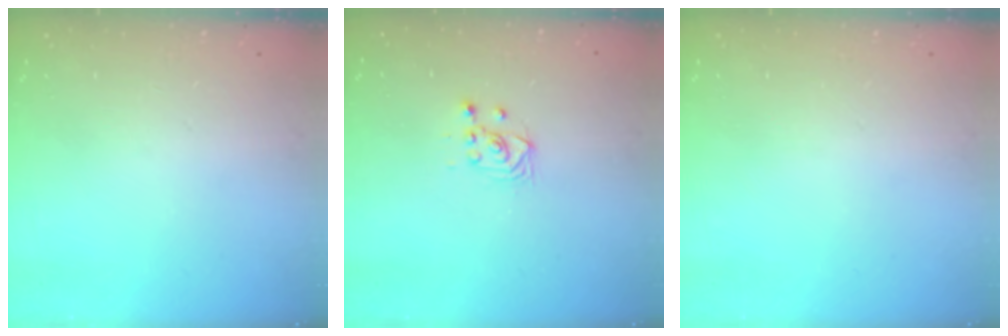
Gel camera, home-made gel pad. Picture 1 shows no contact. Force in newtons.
{"total": 3.2, "press": 3.1, "slide": 0.7}
{"total": 0.0}